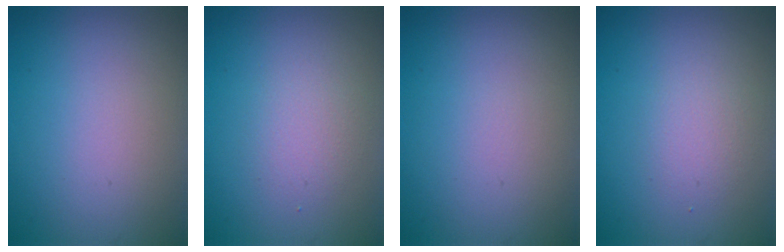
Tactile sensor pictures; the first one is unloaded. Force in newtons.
{"total": 1.8, "press": 1.8, "slide": 0.1}
{"total": 0.0}
{"total": 1.6, "press": 1.6, "slide": 0.1}